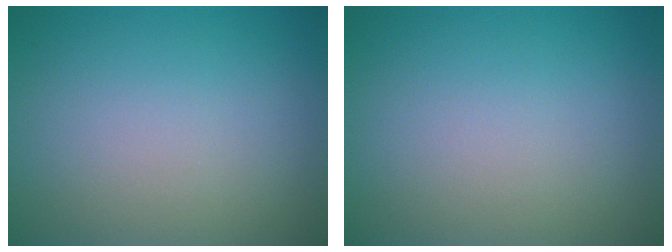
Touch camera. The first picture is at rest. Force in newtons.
{"total": 0.0}